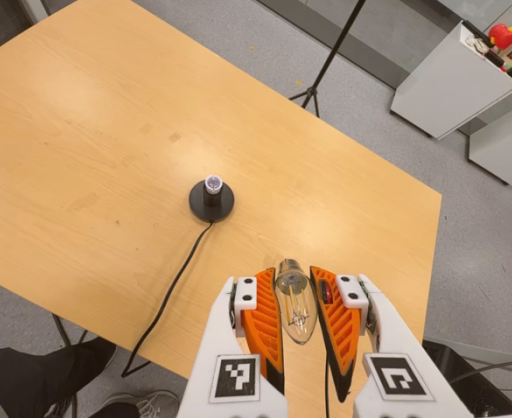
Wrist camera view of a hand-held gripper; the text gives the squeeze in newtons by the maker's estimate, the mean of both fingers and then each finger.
{"total": 22.9, "left": 23.7, "right": 22.2}